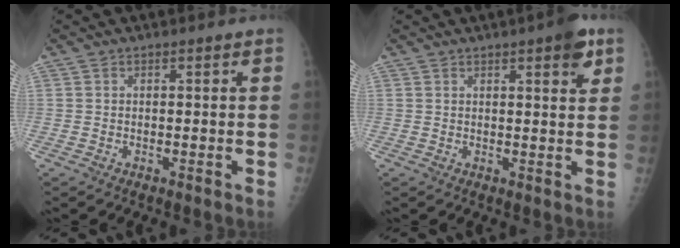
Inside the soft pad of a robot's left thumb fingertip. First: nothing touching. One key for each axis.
{"total": 4.8, "fx": 2.6, "fy": 1.2, "fz": 3.9, "tx": -0.043, "ty": -0.009, "tz": 0.028}